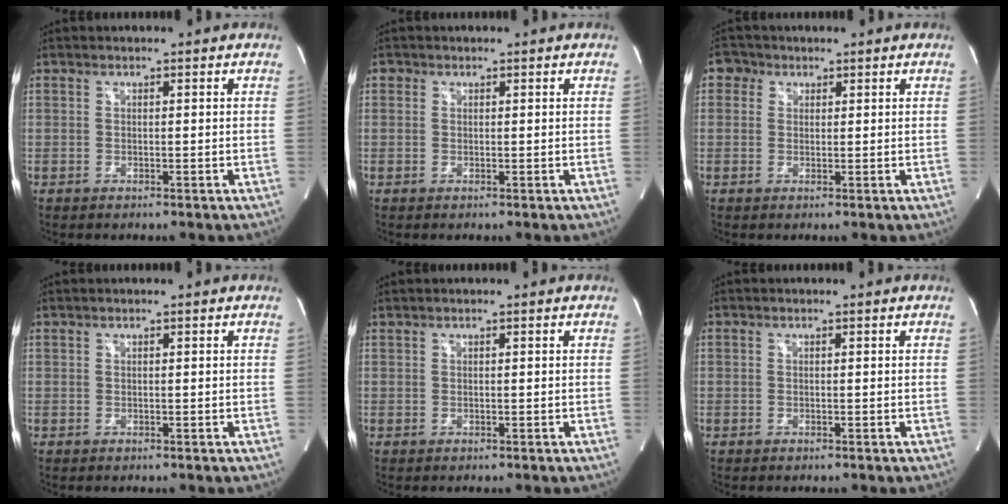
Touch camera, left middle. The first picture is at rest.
{"total": 0.8, "force": [0.3, 0.7, 0.1], "torque": [0.006, 0.002, 0.003]}
{"total": 2.7, "force": [1.1, 2.4, 0.6], "torque": [-0.006, 0.009, 0.015]}
{"total": 0.0}
{"total": 0.0}
{"total": 0.0}